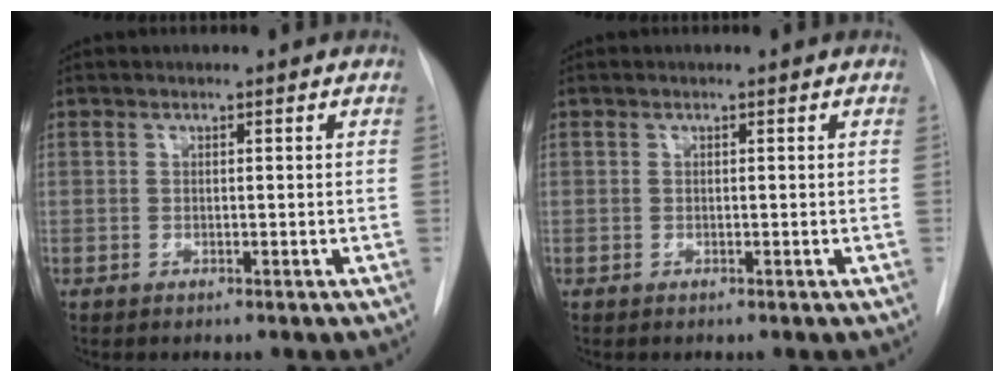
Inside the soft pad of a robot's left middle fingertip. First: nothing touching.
{"total": 0.0}